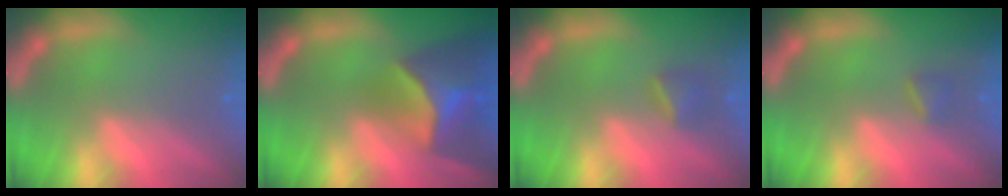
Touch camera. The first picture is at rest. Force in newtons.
{"total": 9.4}
{"total": 1.9}
{"total": 1.4}